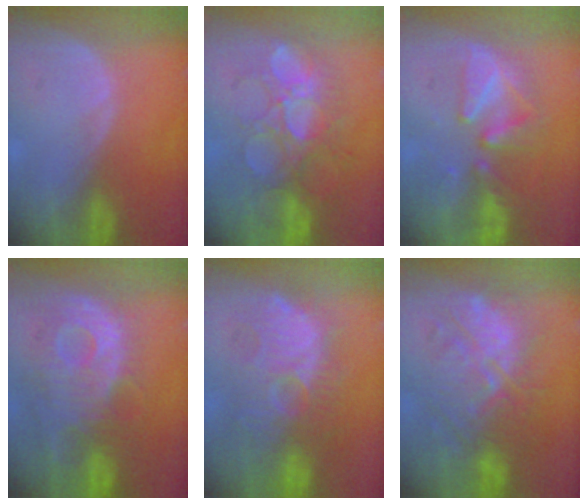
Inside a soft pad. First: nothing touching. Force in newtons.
{"total": 10.1, "press": 9.2, "slide": 4.3}
{"total": 8.1, "press": 7.9, "slide": 1.9}
{"total": 12.0, "press": 10.8, "slide": 5.3}
{"total": 10.6, "press": 10.5, "slide": 1.1}
{"total": 10.2, "press": 10.2, "slide": 0.3}